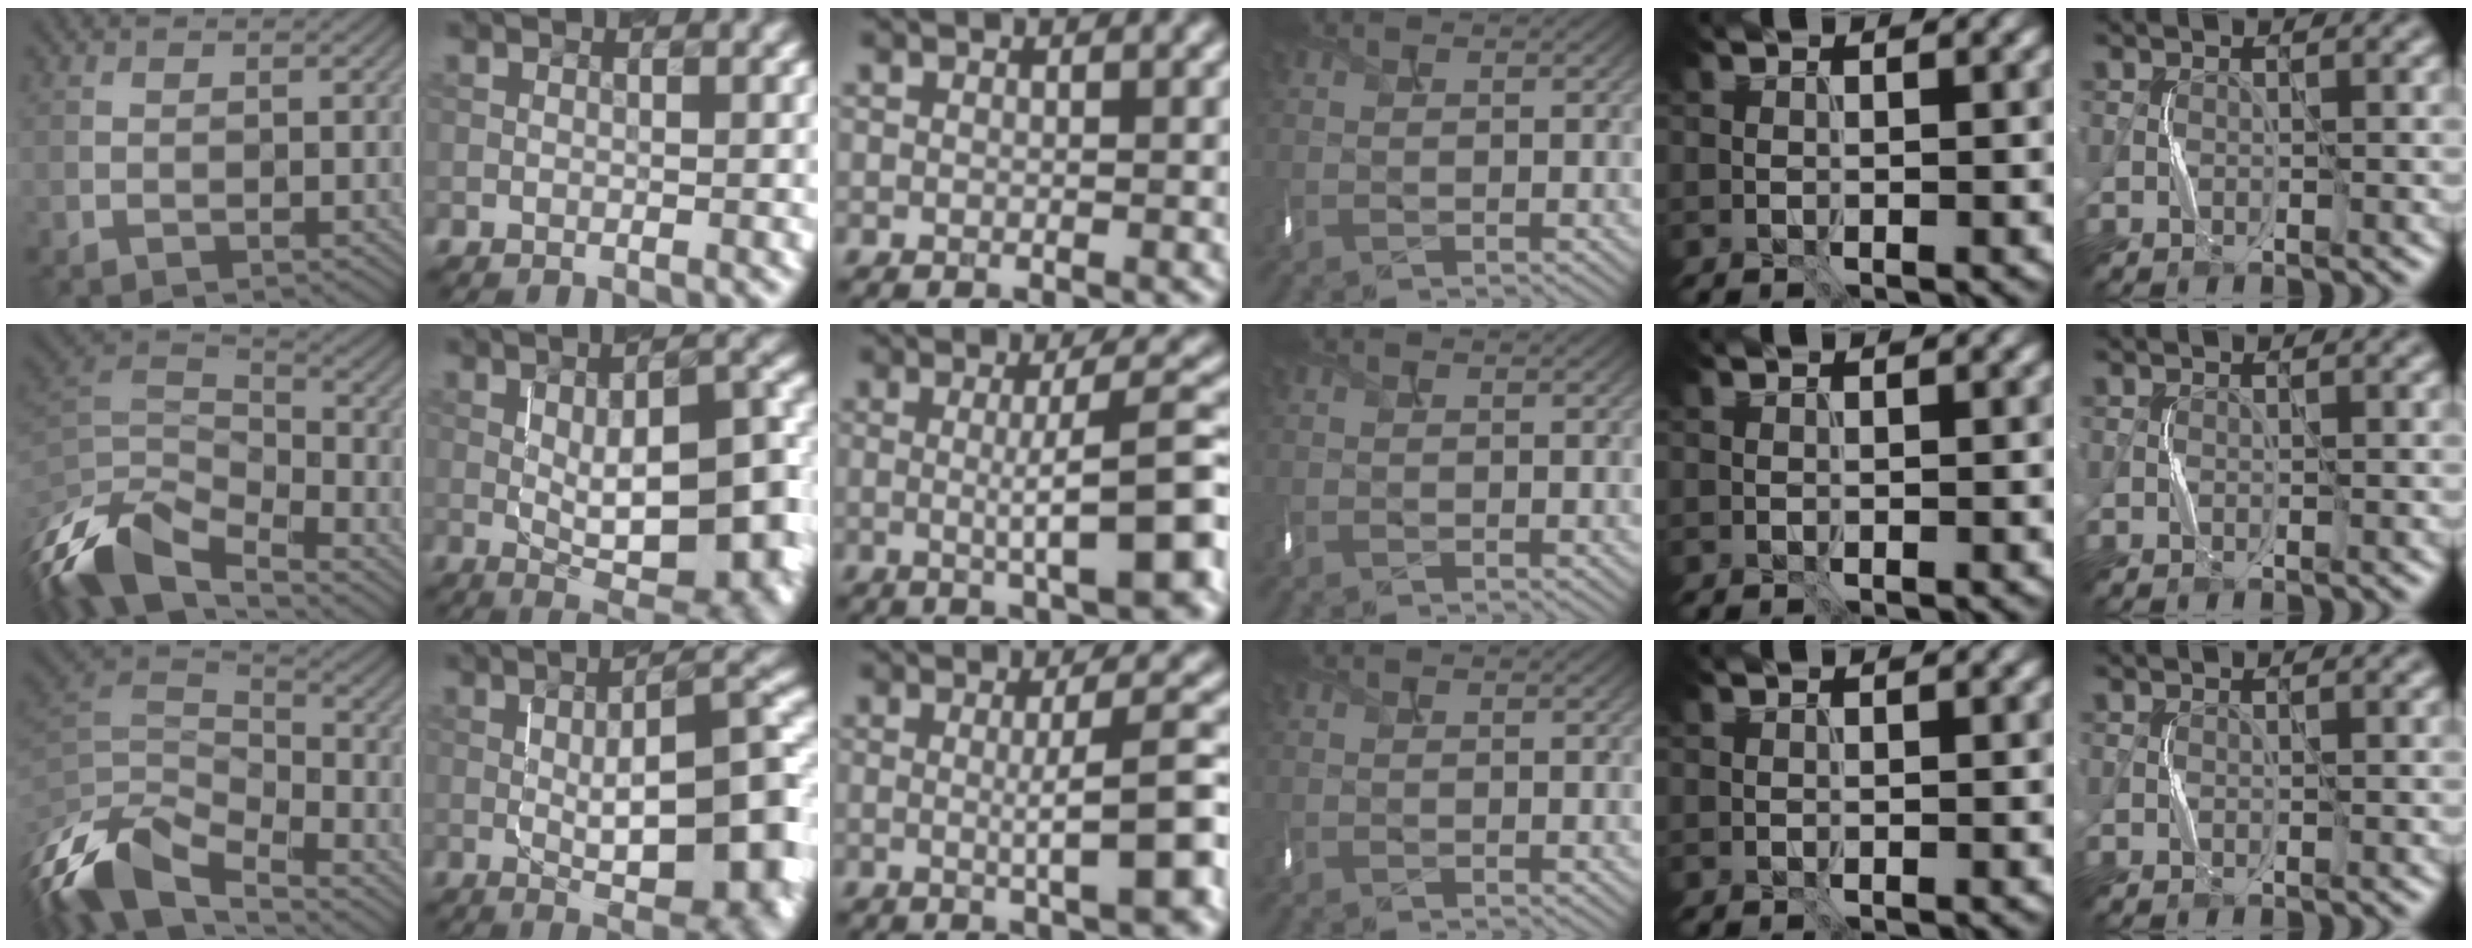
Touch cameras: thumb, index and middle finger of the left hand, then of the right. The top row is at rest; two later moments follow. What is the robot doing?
{"motion": "shake", "object": "box of matches"}